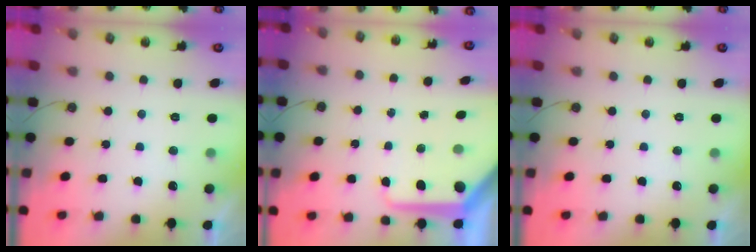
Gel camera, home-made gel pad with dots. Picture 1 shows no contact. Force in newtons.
{"total": 10.9, "press": 10.9, "slide": 1.3}
{"total": 0.0}